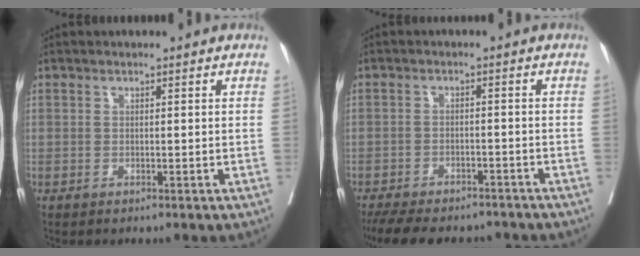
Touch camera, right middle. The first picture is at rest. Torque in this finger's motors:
{"motor_torque": [1.04, -1.10, 0.18, 0.06]}